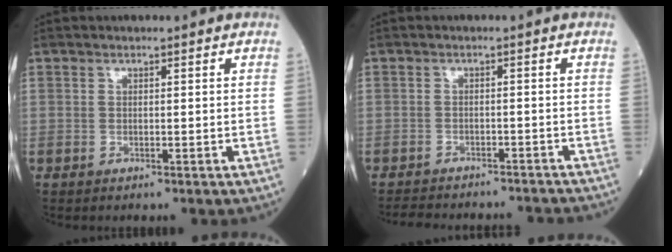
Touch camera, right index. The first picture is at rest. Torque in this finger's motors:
{"motor_torque": [-1.19, -0.96, -0.86, -0.17]}